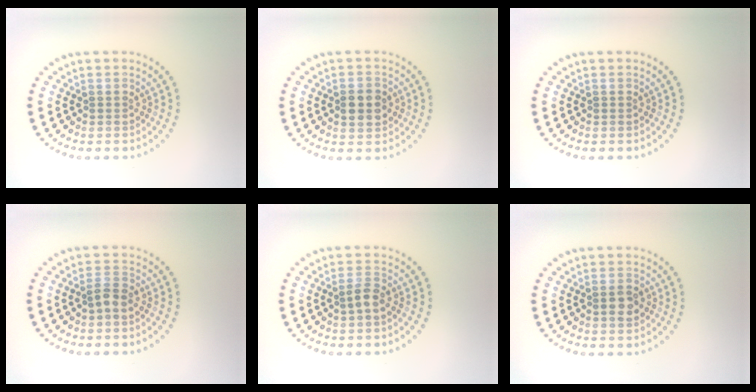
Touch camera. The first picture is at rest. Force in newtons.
{"total": 2.7, "press": 2.7, "slide": 0.0}
{"total": 0.0}
{"total": 1.5, "press": 1.3, "slide": 0.7}
{"total": 1.5, "press": 1.4, "slide": 0.5}
{"total": 1.7, "press": 1.6, "slide": 0.3}